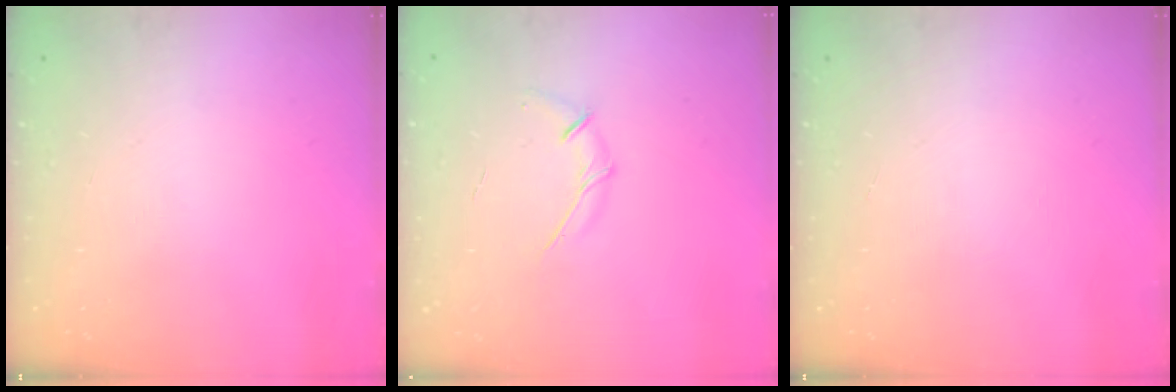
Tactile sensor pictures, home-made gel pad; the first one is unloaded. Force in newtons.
{"total": 5.4, "press": 5.3, "slide": 1.0}
{"total": 0.0}